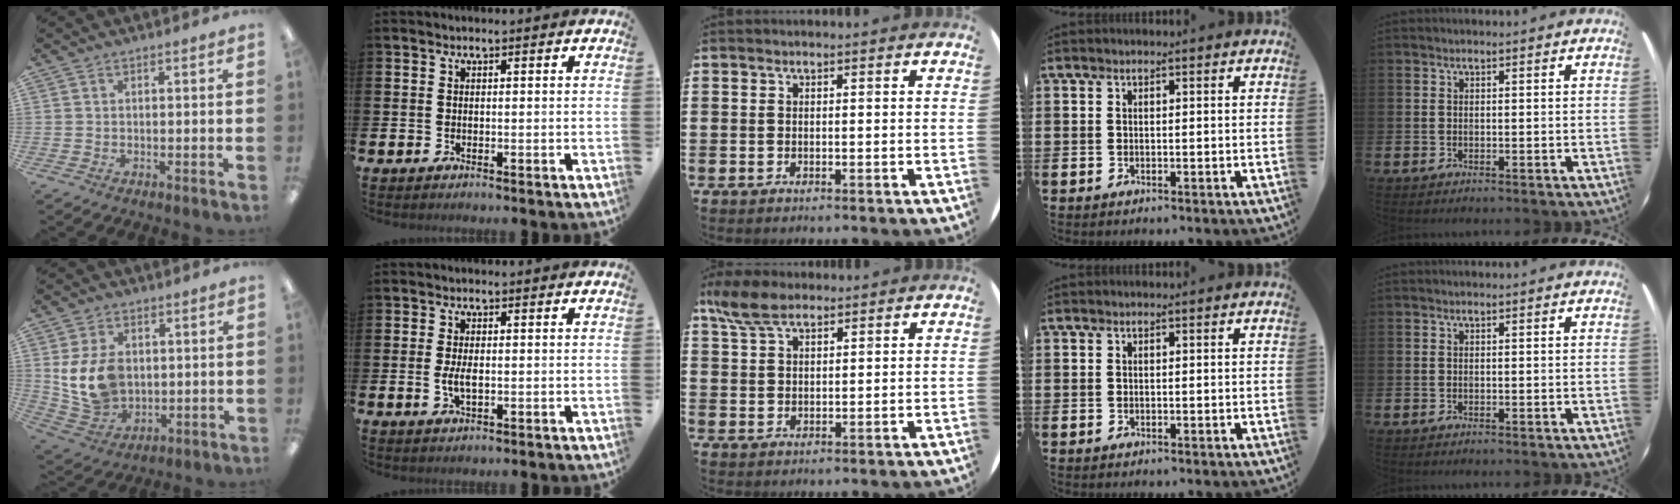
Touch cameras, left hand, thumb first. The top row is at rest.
{"thumb": {"total": 11.8, "force": [2.1, 8.8, 7.5], "torque": [-0.161, 0.003, 0.043]}, "index": {"total": 2.8, "force": [-0.2, 1.3, 2.4], "torque": [-0.043, 0.001, -0.005]}, "middle": {"total": 5.9, "force": [4.5, 2.4, 3.0], "torque": [-0.069, -0.001, 0.085]}}